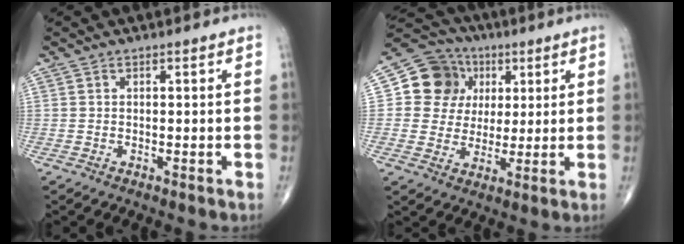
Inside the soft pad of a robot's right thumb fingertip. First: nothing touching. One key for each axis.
{"total": 11.8, "fx": 3.1, "fy": 10.6, "fz": 4.1, "tx": -0.034, "ty": 0.003, "tz": 0.047}